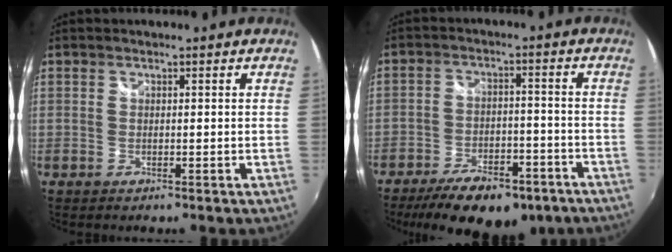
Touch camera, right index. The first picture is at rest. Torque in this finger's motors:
{"motor_torque": [-0.68, -1.16, -0.19, -0.21]}